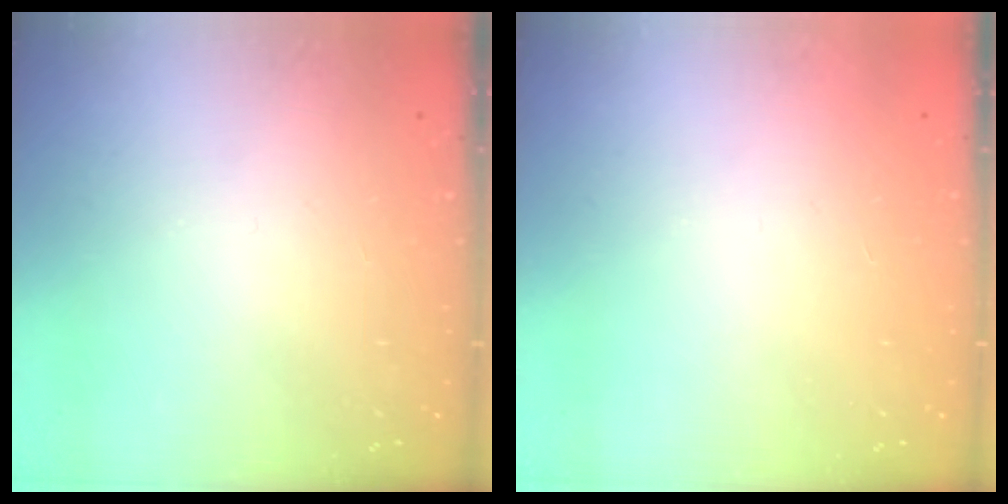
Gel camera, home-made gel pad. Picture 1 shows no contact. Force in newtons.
{"total": 1.6, "press": 1.5, "slide": 0.1}